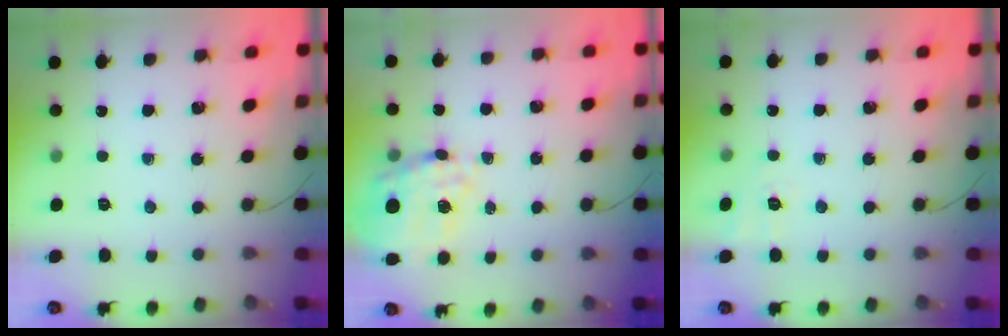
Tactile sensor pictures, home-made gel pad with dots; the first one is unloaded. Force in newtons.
{"total": 17.7, "press": 17.4, "slide": 3.3}
{"total": 2.5, "press": 1.3, "slide": 2.1}